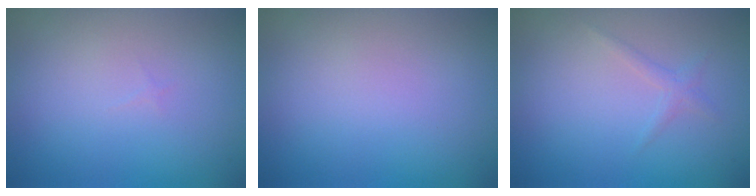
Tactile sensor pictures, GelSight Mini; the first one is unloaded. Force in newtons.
{"total": 0.0}
{"total": 0.9, "press": 0.9, "slide": 0.1}